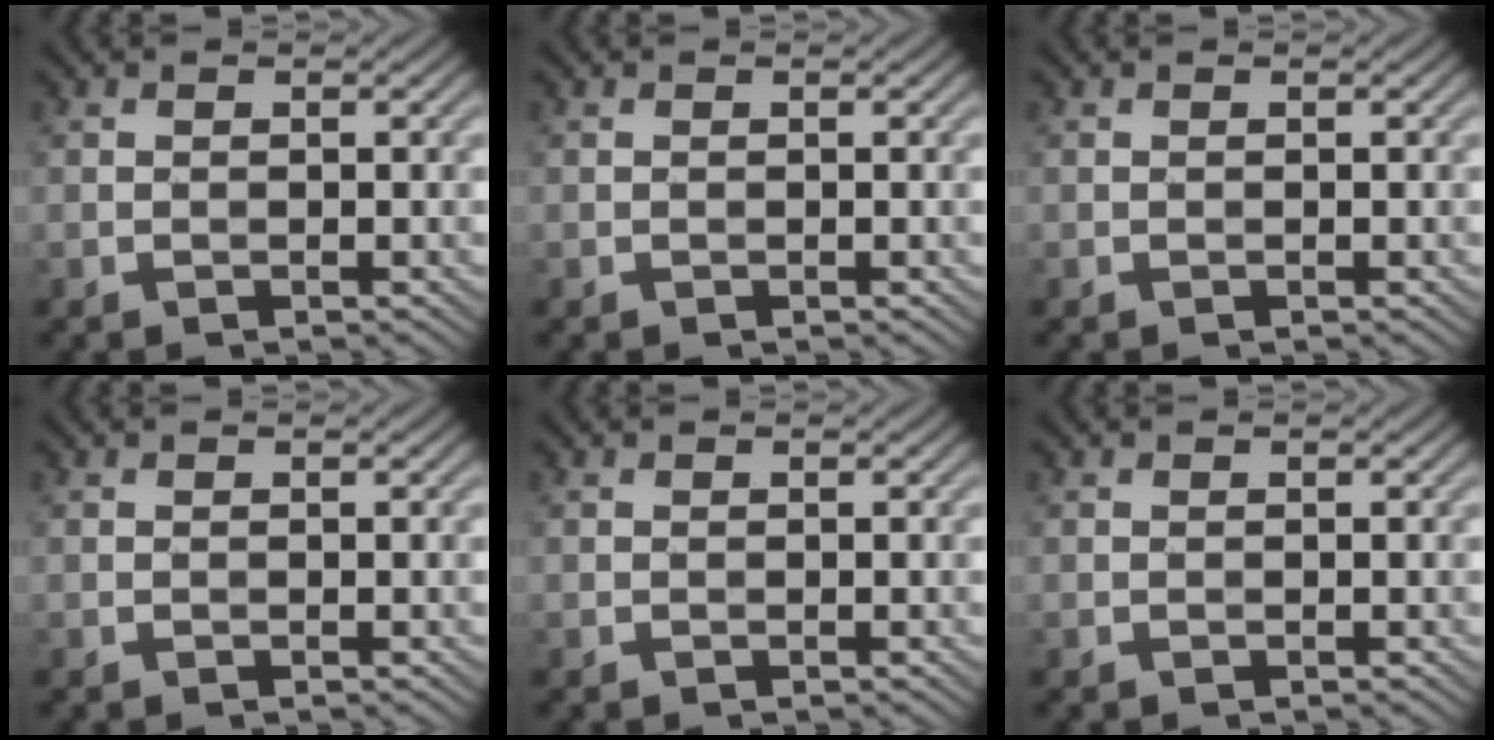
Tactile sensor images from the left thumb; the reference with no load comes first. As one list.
[{"total": 0.0}, {"total": 0.0}, {"total": 0.0}, {"total": 0.0}, {"total": 0.0}]